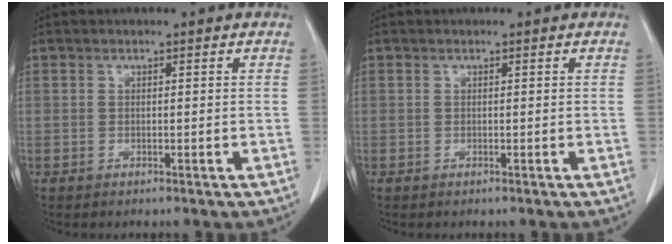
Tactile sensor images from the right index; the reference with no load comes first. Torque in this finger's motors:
{"motor_torque": [0.00, 0.00, 0.00, 0.00]}